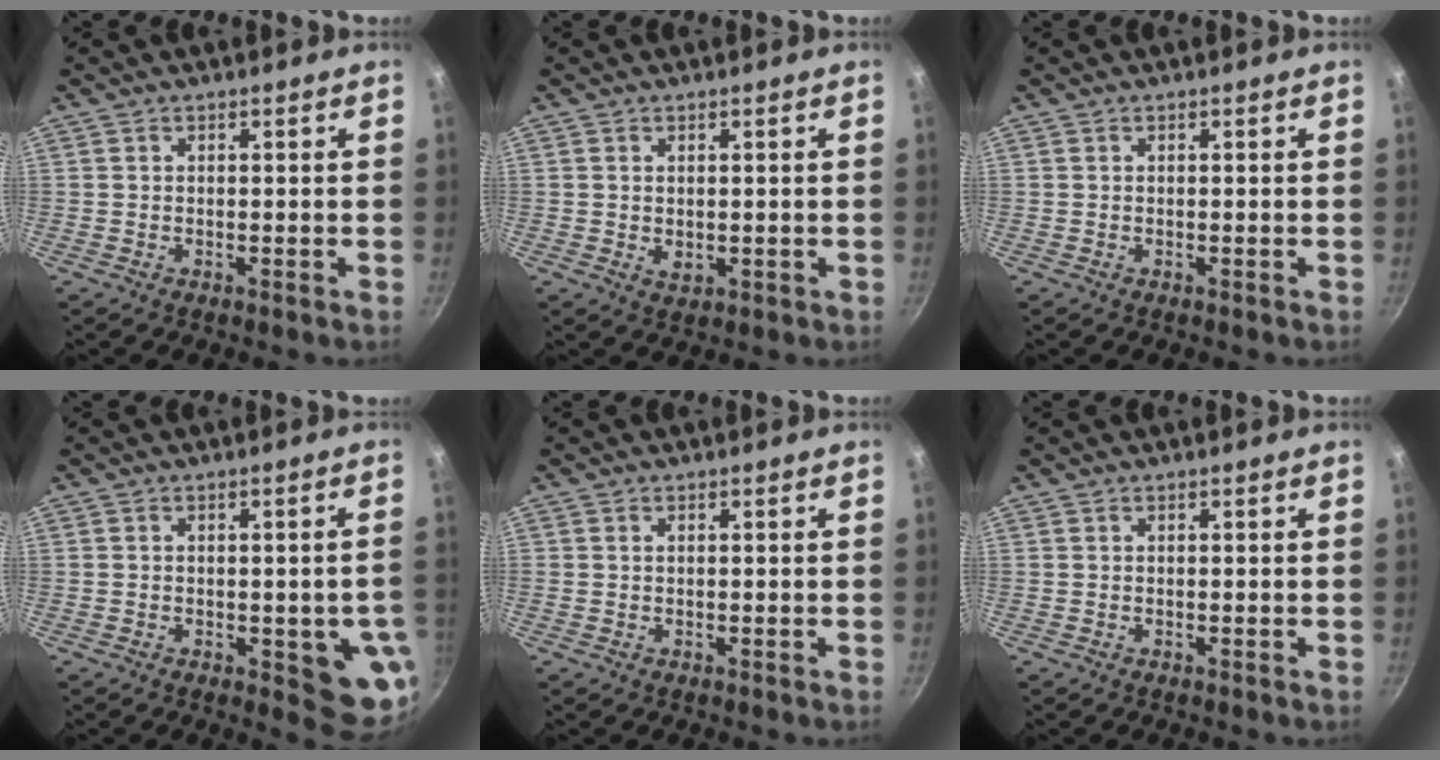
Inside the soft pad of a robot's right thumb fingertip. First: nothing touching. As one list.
[{"total": 2.3, "force": [0.2, 1.6, 1.6], "torque": [-0.025, -0.004, 0.006]}, {"total": 0.0}, {"total": 9.6, "force": [-2.0, 3.9, 8.5], "torque": [-0.065, -0.004, -0.023]}, {"total": 0.0}, {"total": 0.0}]